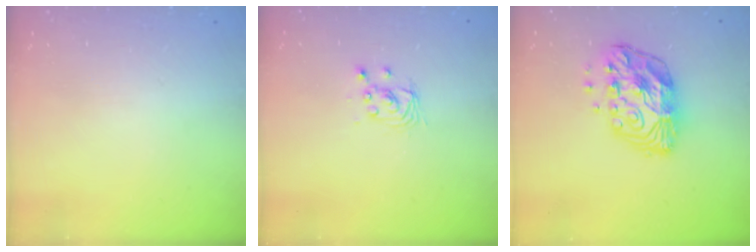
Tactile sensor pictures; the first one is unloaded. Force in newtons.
{"total": 2.9, "press": 2.9, "slide": 0.2}
{"total": 12.5, "press": 12.5, "slide": 0.9}